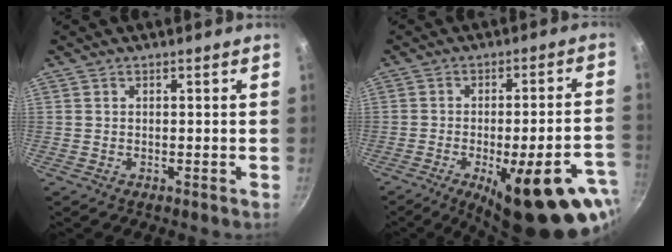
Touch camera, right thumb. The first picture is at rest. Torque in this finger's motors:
{"motor_torque": [2.62, 2.39, 2.04, -0.73, 0.14]}